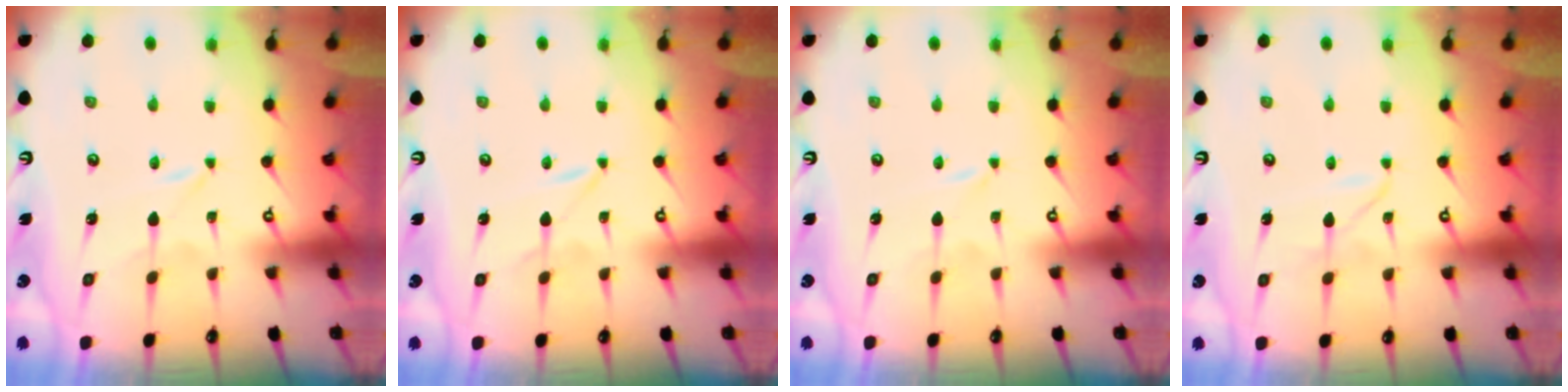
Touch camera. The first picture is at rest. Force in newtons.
{"total": 0.0}
{"total": 0.0}
{"total": 2.1, "press": 2.1, "slide": 0.2}